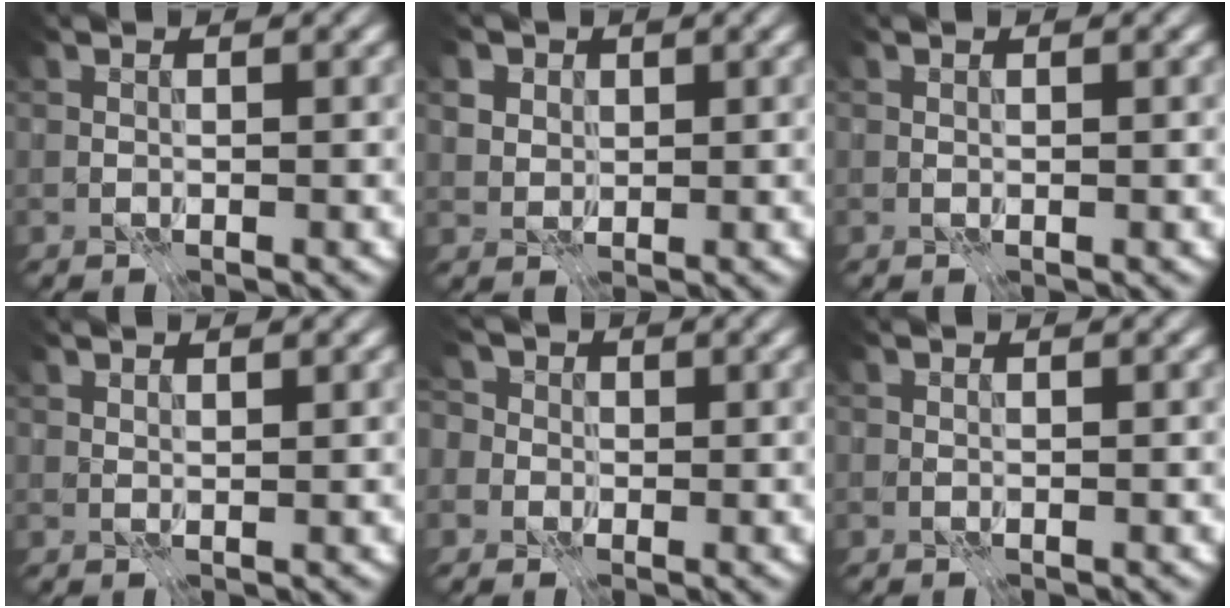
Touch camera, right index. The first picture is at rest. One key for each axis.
{"total": 3.4, "fx": 2.0, "fy": 2.3, "fz": 1.3, "tx": -0.036, "ty": 0.005, "tz": 0.035}
{"total": 0.0}
{"total": 0.9, "fx": 0.9, "fy": -0.3, "fz": 0.0, "tx": -0.004, "ty": -0.001, "tz": 0.019}
{"total": 5.3, "fx": 1.7, "fy": 4.5, "fz": 2.3, "tx": -0.029, "ty": 0.033, "tz": -0.017}
{"total": 0.6, "fx": -0.1, "fy": -0.5, "fz": -0.2, "tx": 0.006, "ty": -0.001, "tz": -0.003}